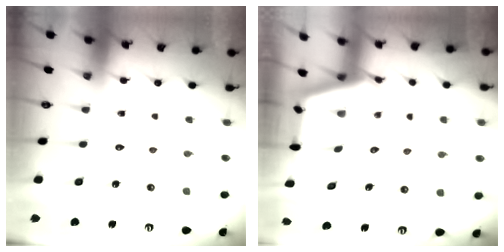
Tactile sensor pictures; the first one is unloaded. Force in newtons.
{"total": 2.7, "press": 2.7, "slide": 0.3}